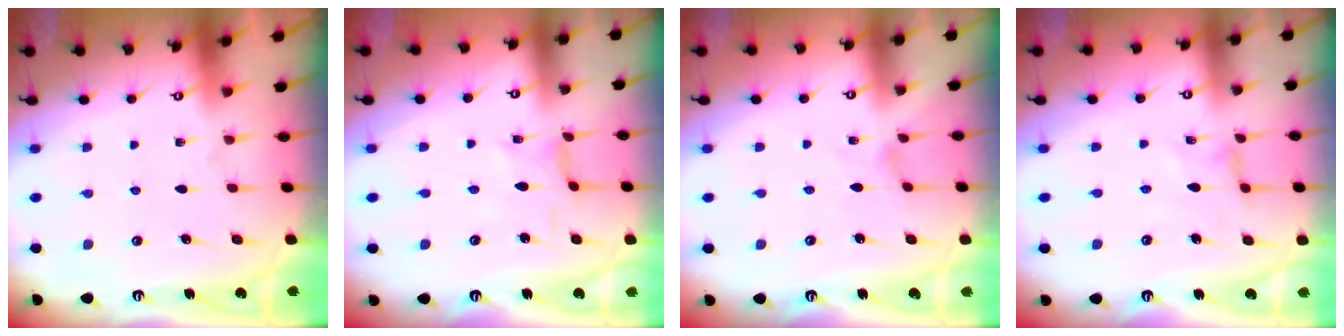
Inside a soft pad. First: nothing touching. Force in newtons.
{"total": 0.6, "press": 0.5, "slide": 0.2}
{"total": 0.0}
{"total": 0.0}